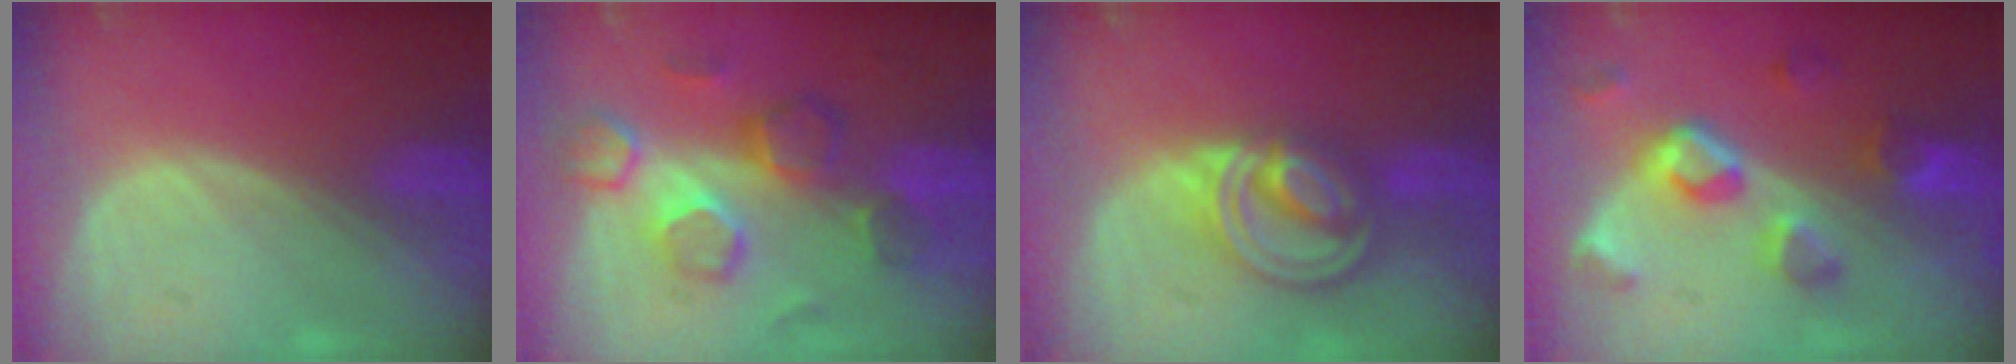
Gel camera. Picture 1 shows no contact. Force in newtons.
{"total": 8.7, "press": 8.4, "slide": 2.2}
{"total": 8.5, "press": 7.1, "slide": 4.6}
{"total": 7.6, "press": 7.2, "slide": 2.5}